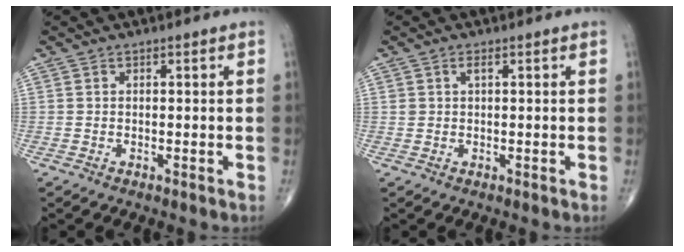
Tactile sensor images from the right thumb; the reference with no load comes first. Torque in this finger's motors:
{"motor_torque": [-0.43, 0.05, 0.36, 0.23, -0.07]}